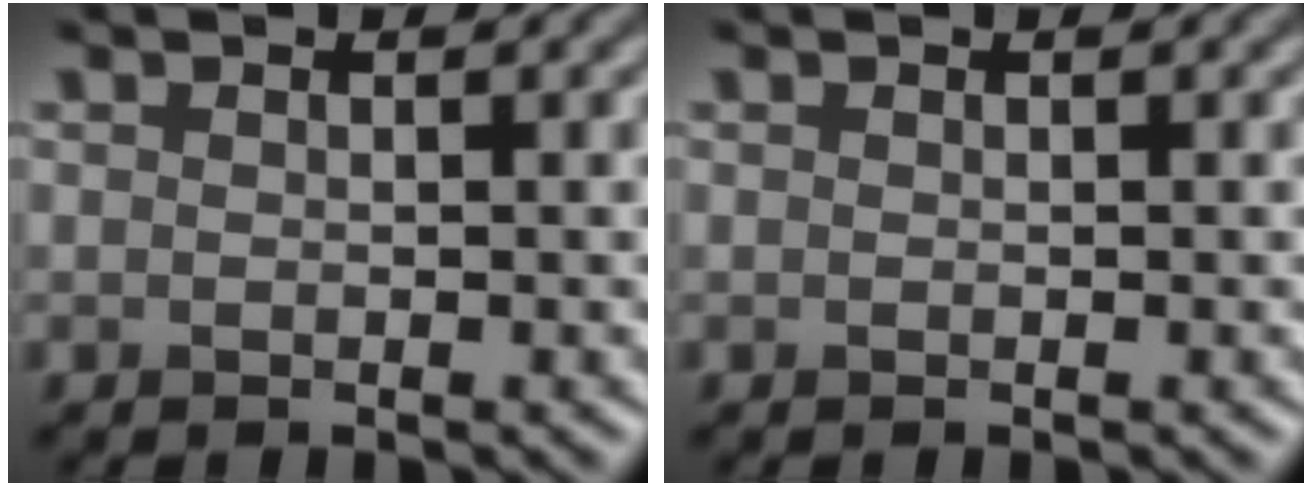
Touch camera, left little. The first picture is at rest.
{"total": 0.0}